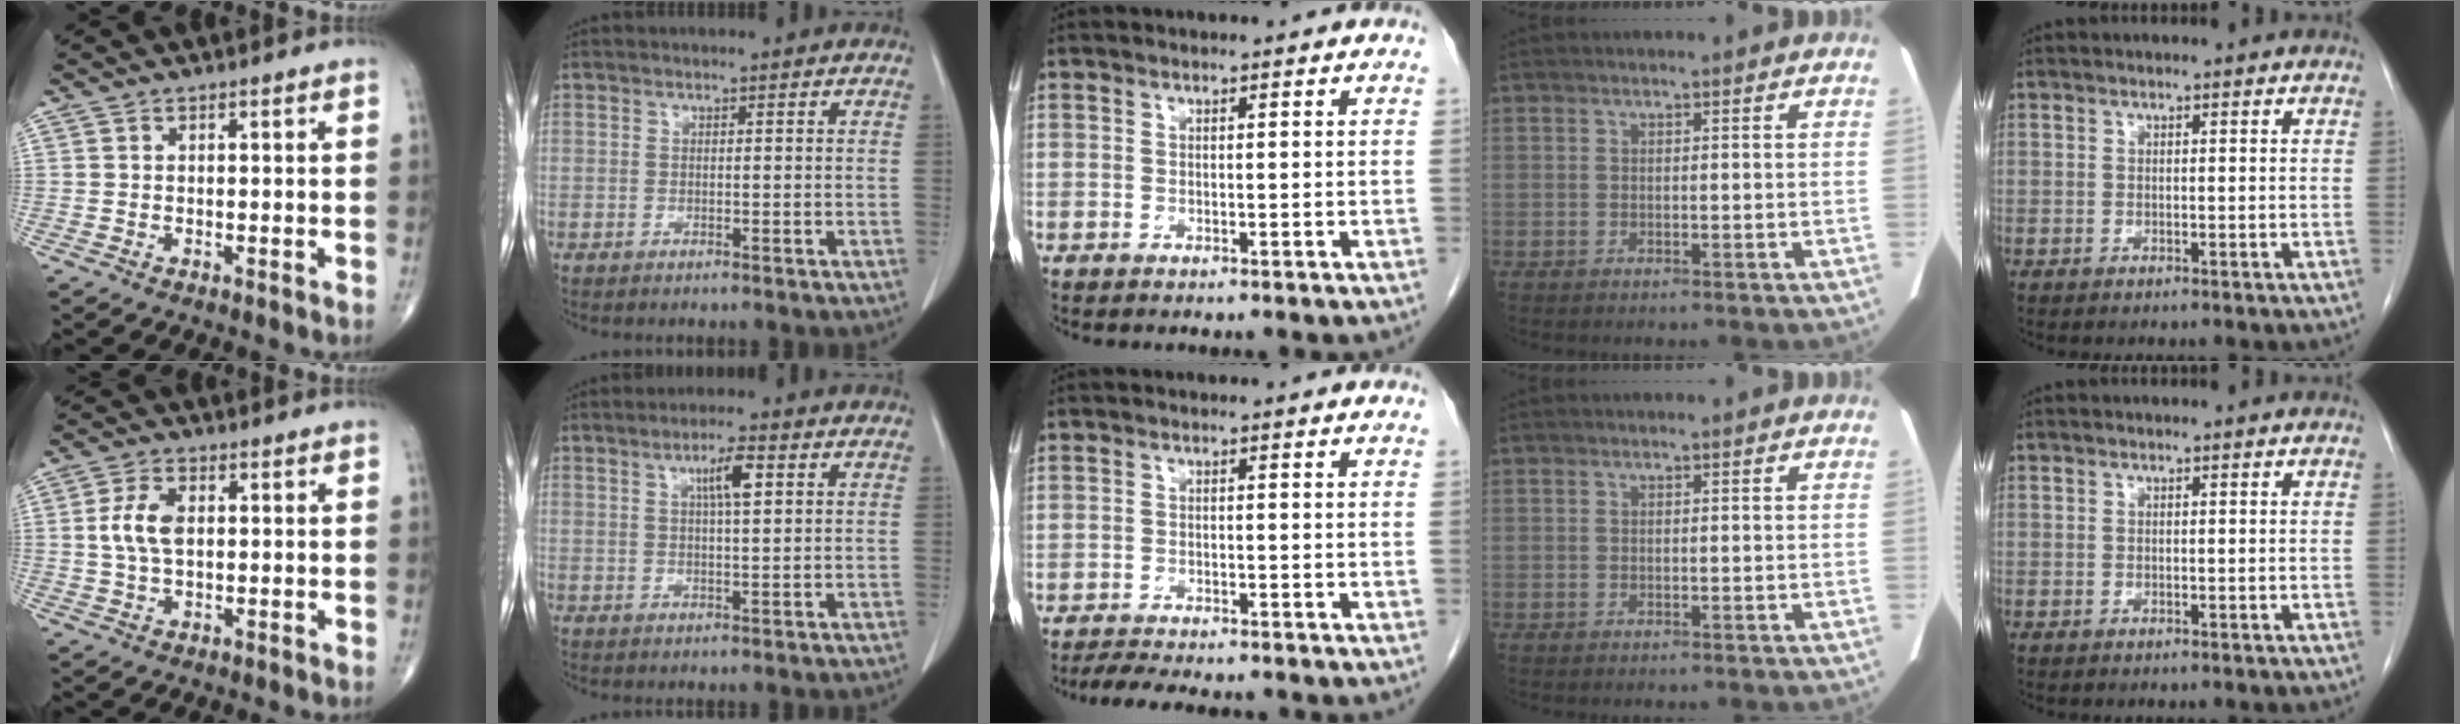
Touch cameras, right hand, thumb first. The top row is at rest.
{"thumb": {"total": 6.0, "force": [0.6, 3.4, 4.9], "torque": [-0.103, 0.005, 0.010]}, "index": {"total": 4.5, "force": [1.6, 0.5, 4.1], "torque": [-0.076, 0.002, 0.027]}, "middle": {"total": 6.2, "force": [-5.5, 0.9, 2.7], "torque": [-0.043, -0.012, -0.084]}}